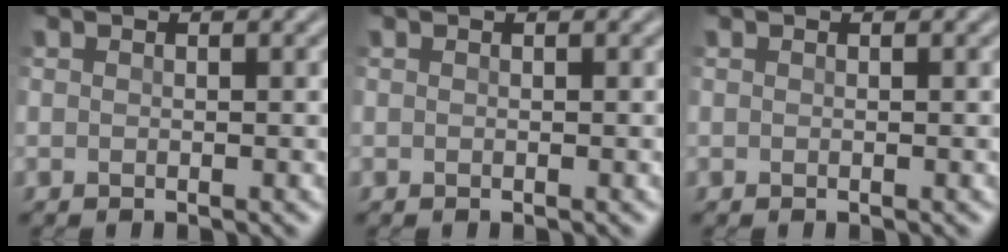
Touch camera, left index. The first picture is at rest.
{"total": 0.0}
{"total": 0.0}